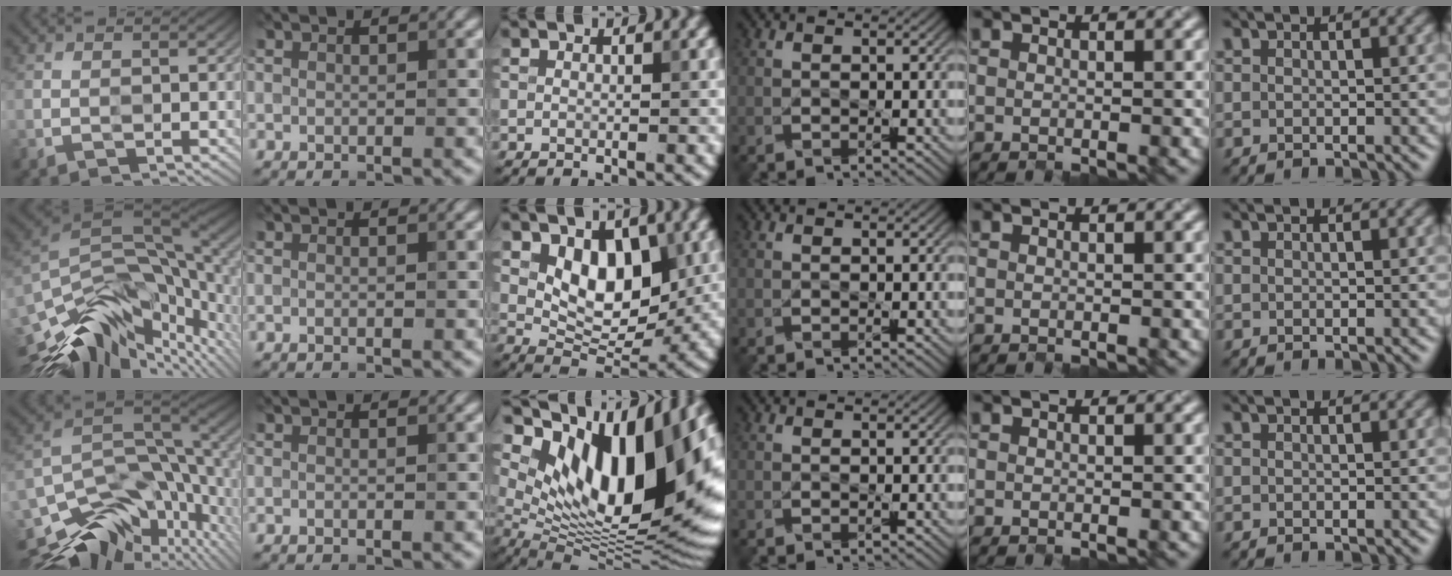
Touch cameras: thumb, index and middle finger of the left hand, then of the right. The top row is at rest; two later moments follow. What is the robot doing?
{"motion": "open", "object": "egg carton"}